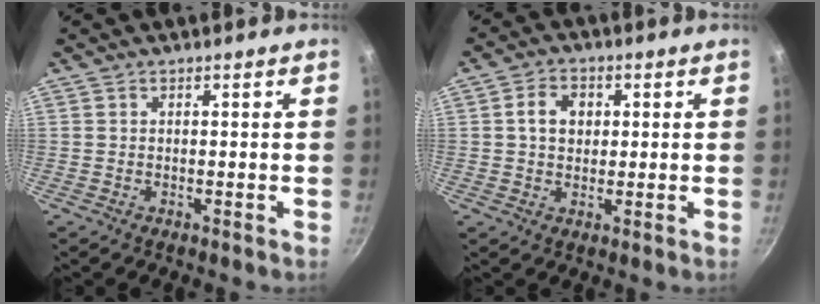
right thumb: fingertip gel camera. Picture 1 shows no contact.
{"total": 5.2, "force": [1.0, 4.1, 3.1], "torque": [-0.032, 0.004, 0.010]}